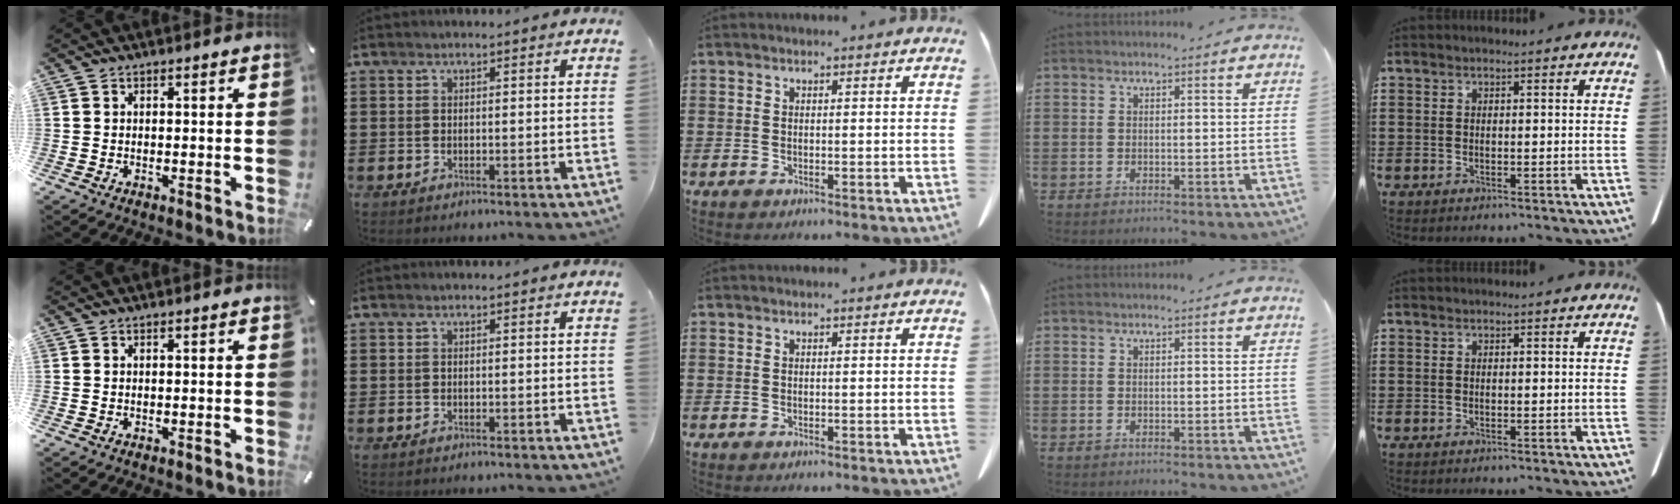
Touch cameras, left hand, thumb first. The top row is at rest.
{}